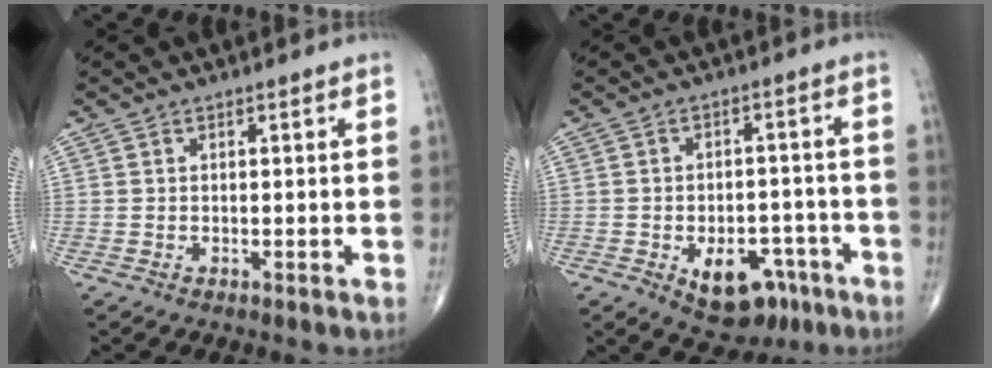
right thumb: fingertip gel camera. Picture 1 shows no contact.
{"total": 11.0, "force": [-5.4, 6.8, 6.9], "torque": [-0.067, 0.033, -0.066]}